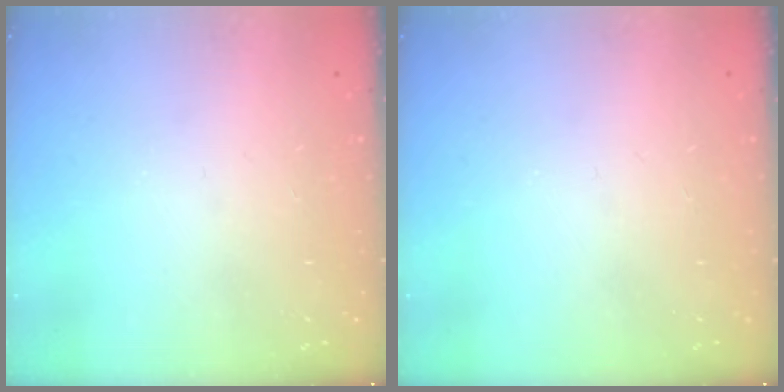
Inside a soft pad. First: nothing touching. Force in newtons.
{"total": 0.0}